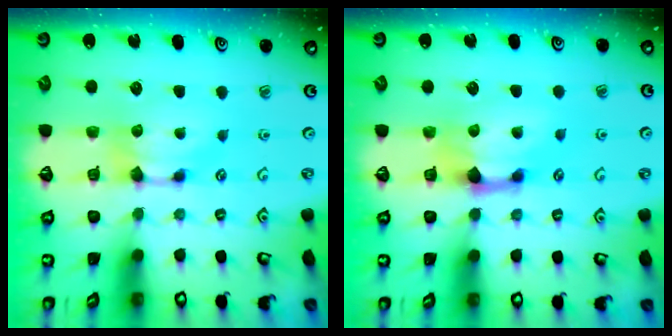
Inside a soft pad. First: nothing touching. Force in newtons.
{"total": 2.1, "press": 1.6, "slide": 1.4}